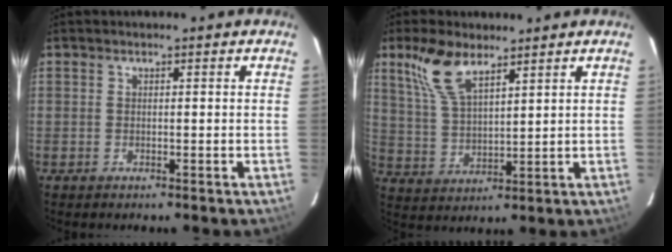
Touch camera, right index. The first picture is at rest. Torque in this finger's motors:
{"motor_torque": [0.06, 0.30, 0.39, 0.11]}